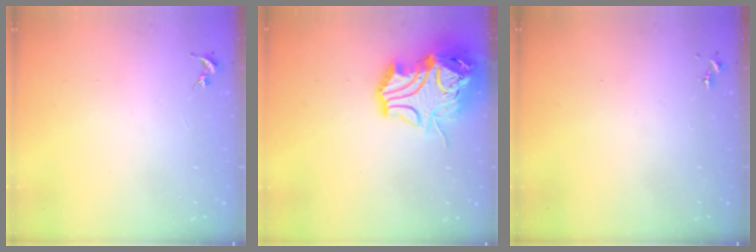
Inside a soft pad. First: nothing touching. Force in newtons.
{"total": 18.6, "press": 18.4, "slide": 2.7}
{"total": 0.0}